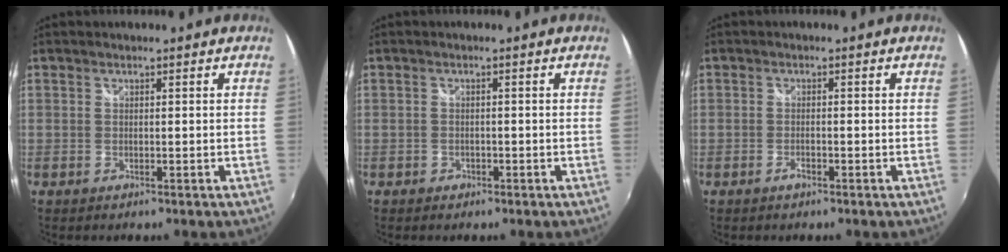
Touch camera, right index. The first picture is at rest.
{"total": 1.6, "force": [-0.9, 1.3, 0.3], "torque": [-0.009, 0.001, -0.011]}
{"total": 1.3, "force": [-1.0, 0.5, 0.7], "torque": [-0.016, -0.002, -0.017]}